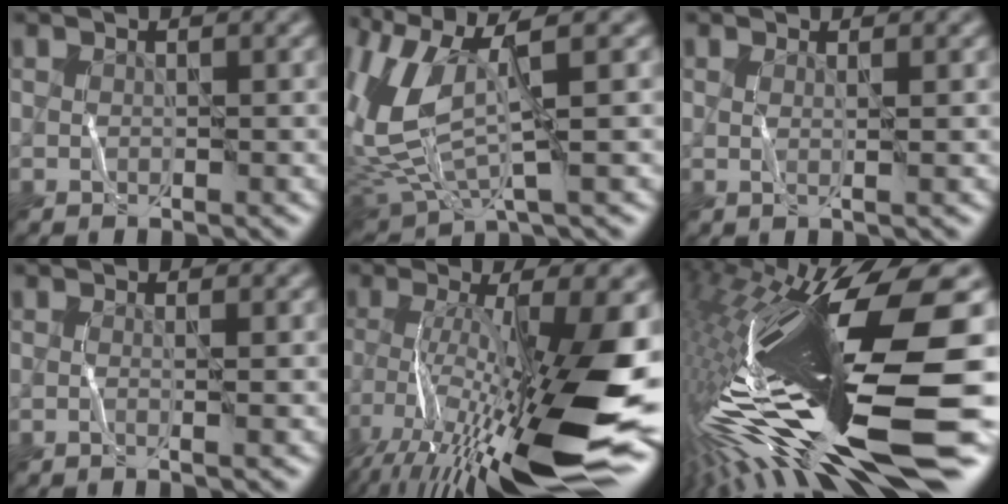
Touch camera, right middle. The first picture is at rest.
{"total": 7.9, "force": [2.0, 2.5, 7.2], "torque": [-0.183, 0.001, 0.048]}
{"total": 0.9, "force": [0.1, 0.1, 0.9], "torque": [-0.017, 0.003, -0.002]}
{"total": 0.9, "force": [-0.3, 0.2, 0.8], "torque": [-0.008, 0.003, -0.014]}
{"total": 16.0, "force": [-6.2, 3.5, 14.3], "torque": [-0.250, -0.007, -0.093]}
{"total": 19.7, "force": [-3.1, 4.3, 19.0], "torque": [-0.356, -0.022, -0.041]}